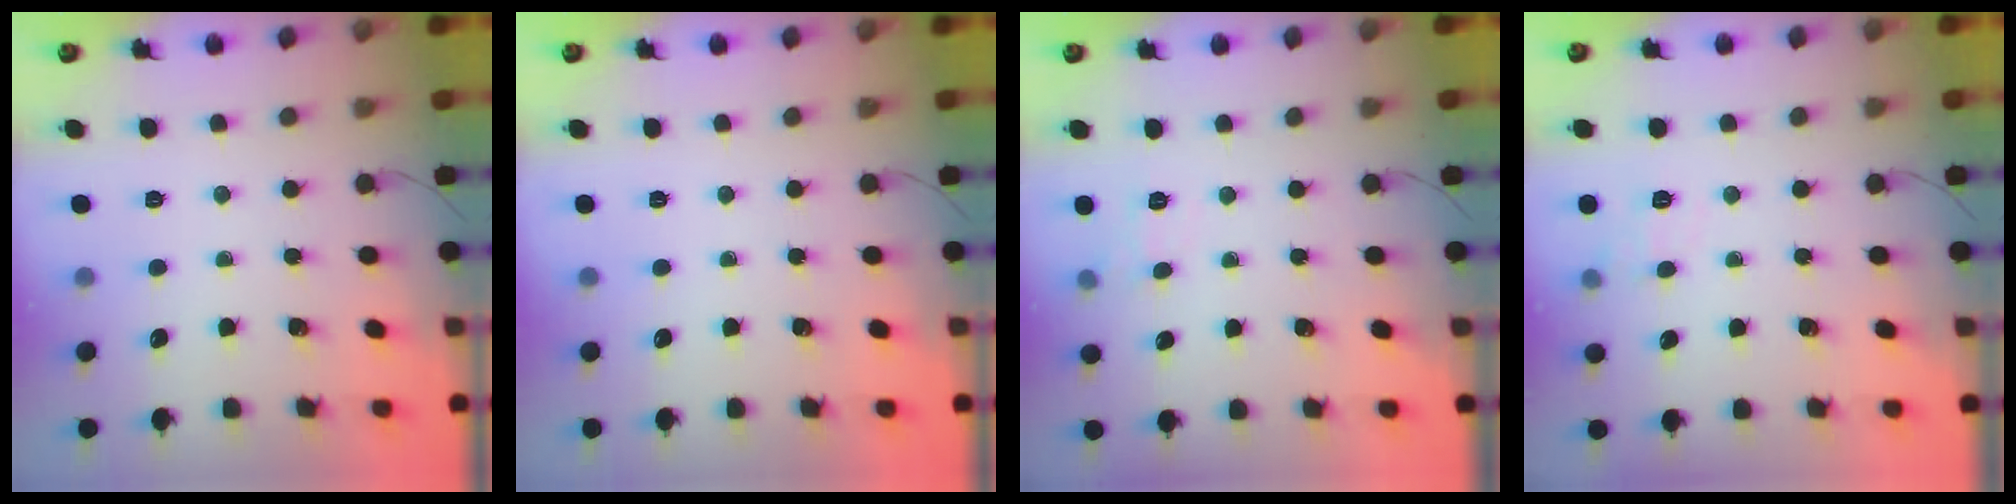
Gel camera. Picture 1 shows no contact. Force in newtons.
{"total": 0.0}
{"total": 5.2, "press": 4.9, "slide": 1.6}
{"total": 6.3, "press": 6.0, "slide": 1.9}